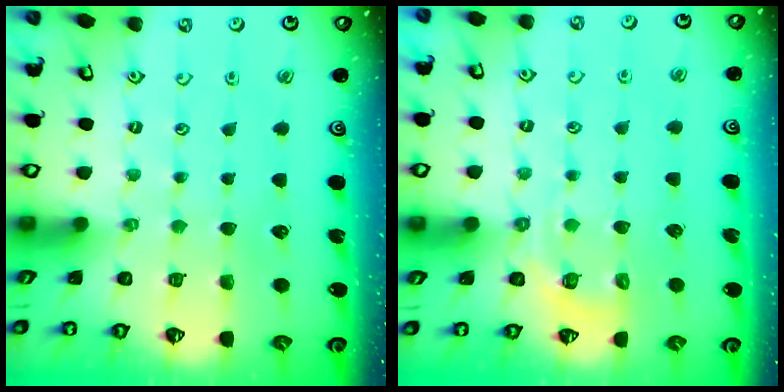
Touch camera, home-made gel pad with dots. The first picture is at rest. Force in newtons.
{"total": 3.8, "press": 3.4, "slide": 1.6}